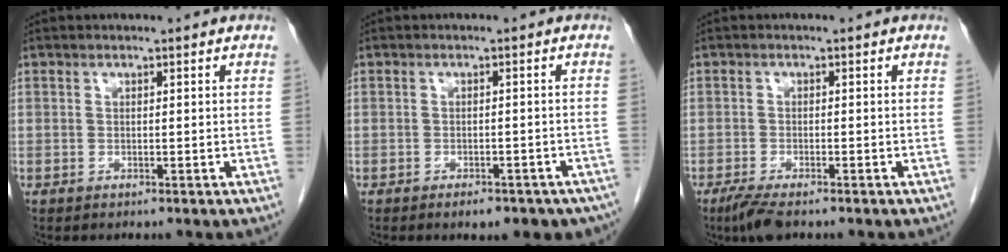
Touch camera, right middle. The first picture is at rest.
{"total": 8.3, "force": [-6.5, 3.5, 3.7], "torque": [-0.027, 0.005, -0.075]}
{"total": 3.9, "force": [-2.8, 0.7, 2.5], "torque": [-0.051, -0.010, -0.051]}